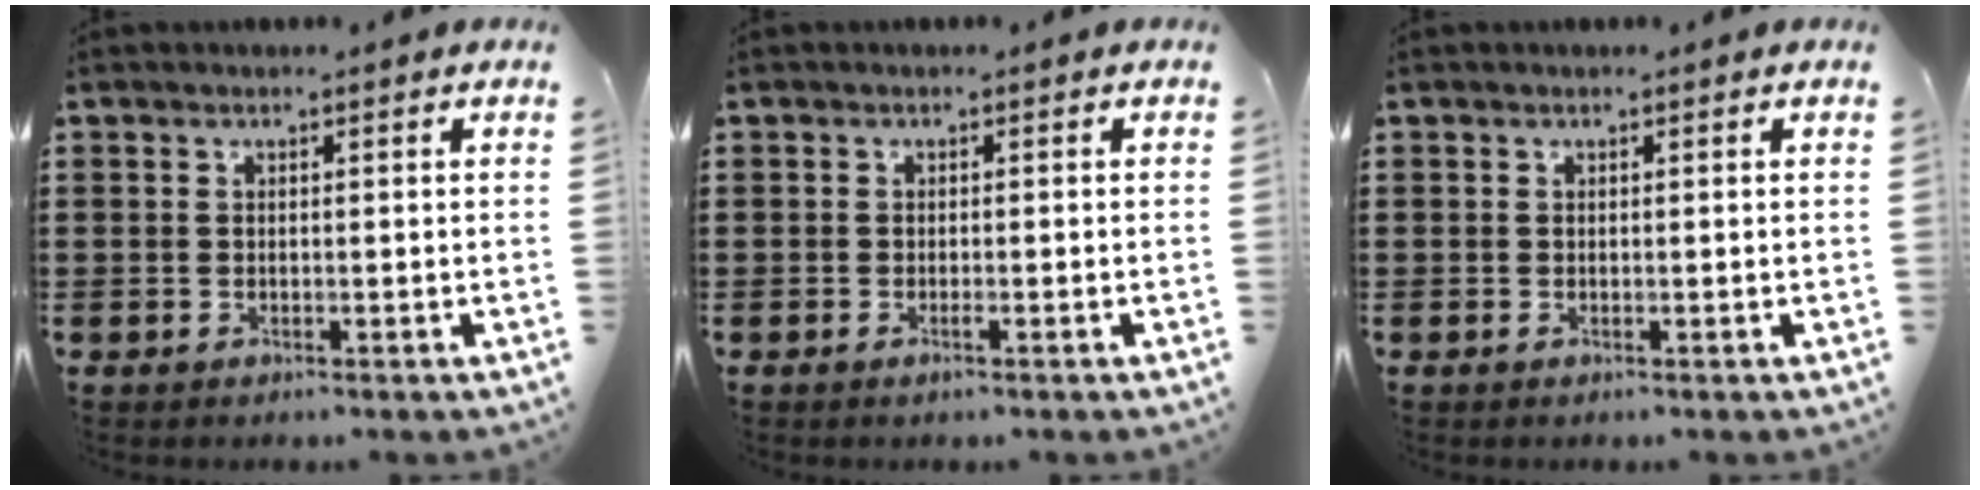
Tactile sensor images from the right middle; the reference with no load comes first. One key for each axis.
{"total": 0.7, "fx": -0.4, "fy": 0.0, "fz": 0.6, "tx": -0.011, "ty": -0.004, "tz": -0.007}
{"total": 0.0}